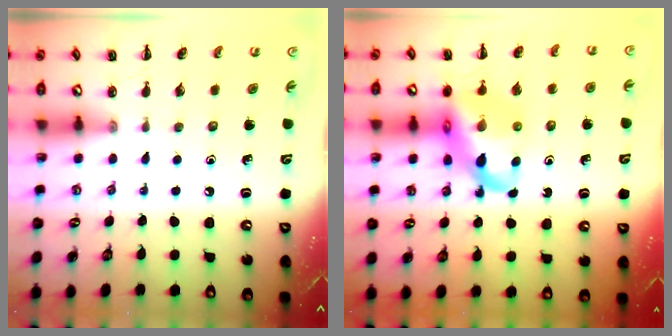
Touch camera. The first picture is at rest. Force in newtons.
{"total": 16.2, "press": 15.7, "slide": 4.0}